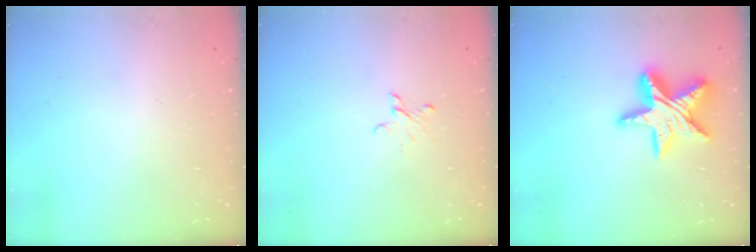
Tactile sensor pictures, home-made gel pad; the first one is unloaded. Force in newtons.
{"total": 3.0, "press": 3.0, "slide": 0.3}
{"total": 14.6, "press": 14.6, "slide": 1.0}